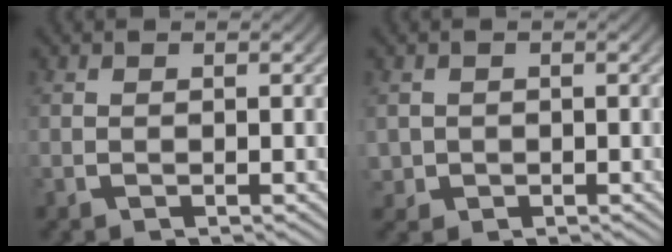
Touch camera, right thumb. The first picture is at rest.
{"total": 2.0, "force": [-0.2, 1.9, 0.5], "torque": [-0.016, -0.017, 0.004]}